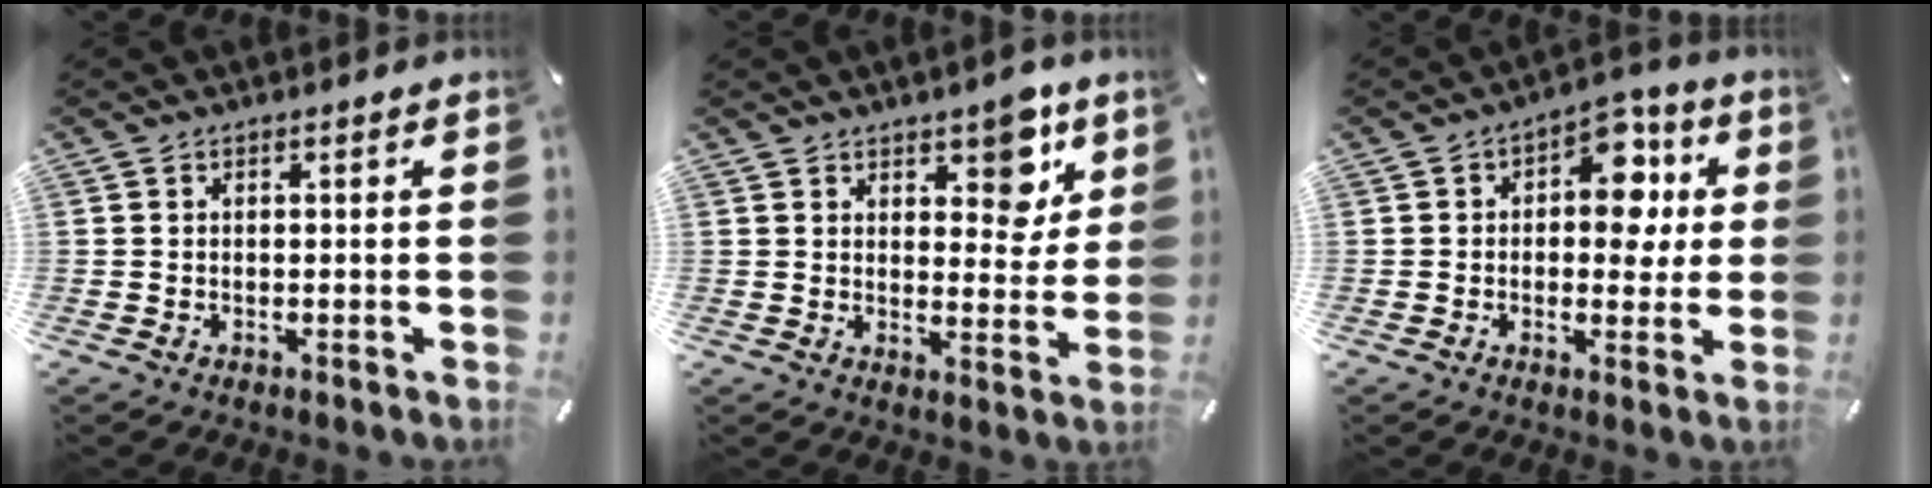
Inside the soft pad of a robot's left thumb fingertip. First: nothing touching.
{"total": 8.6, "force": [5.3, 4.9, 4.6], "torque": [-0.029, -0.040, 0.083]}
{"total": 11.0, "force": [2.2, 7.2, 8.0], "torque": [-0.094, -0.009, 0.033]}